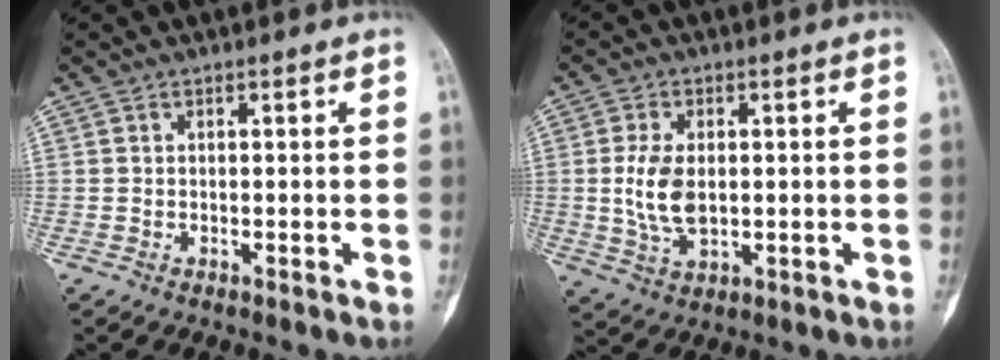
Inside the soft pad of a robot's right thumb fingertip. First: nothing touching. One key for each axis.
{"total": 7.8, "fx": 0.2, "fy": 4.5, "fz": 6.3, "tx": -0.128, "ty": -0.006, "tz": 0.009}